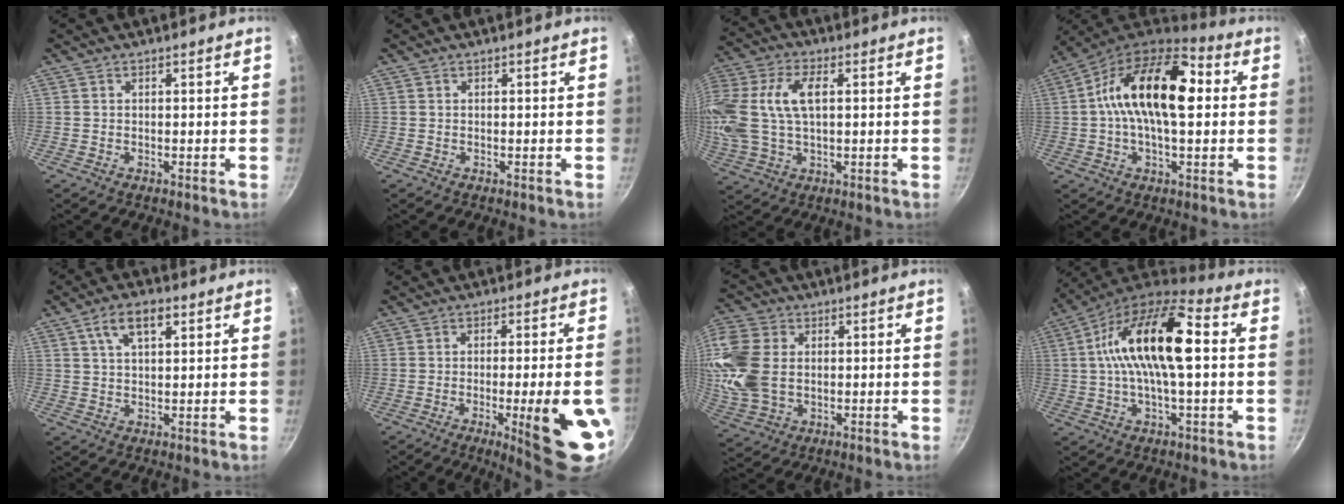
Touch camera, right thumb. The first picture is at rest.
{"total": 0.0}
{"total": 17.6, "force": [2.8, 10.1, 14.1], "torque": [-0.314, 0.020, 0.047]}
{"total": 19.1, "force": [2.4, 9.7, 16.2], "torque": [-0.253, 0.025, 0.017]}
{"total": 6.9, "force": [3.1, 3.3, 5.2], "torque": [-0.080, 0.002, 0.053]}
{"total": 16.3, "force": [-4.6, 3.0, 15.3], "torque": [-0.183, 0.009, -0.054]}
{"total": 13.1, "force": [0.9, 9.4, 9.0], "torque": [-0.181, 0.000, 0.021]}
{"total": 19.0, "force": [2.5, 7.4, 17.4], "torque": [-0.300, 0.029, 0.030]}